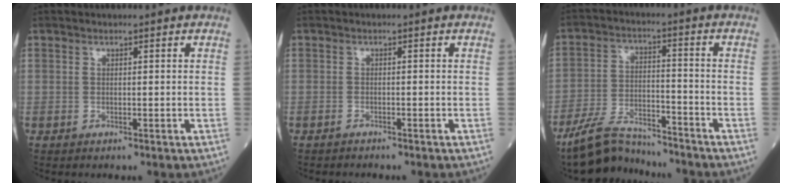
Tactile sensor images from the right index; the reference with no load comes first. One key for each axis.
{"total": 0.9, "fx": -0.9, "fy": 0.3, "fz": 0.1, "tx": -0.006, "ty": 0.000, "tz": -0.012}
{"total": 9.6, "fx": -8.8, "fy": 2.3, "fz": 2.8, "tx": -0.054, "ty": 0.002, "tz": -0.160}